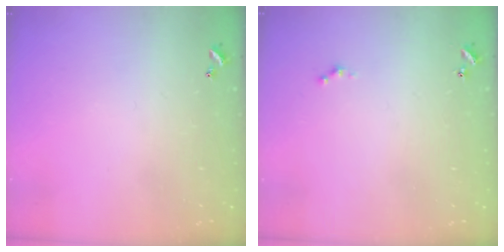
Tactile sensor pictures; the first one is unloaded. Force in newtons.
{"total": 0.0}